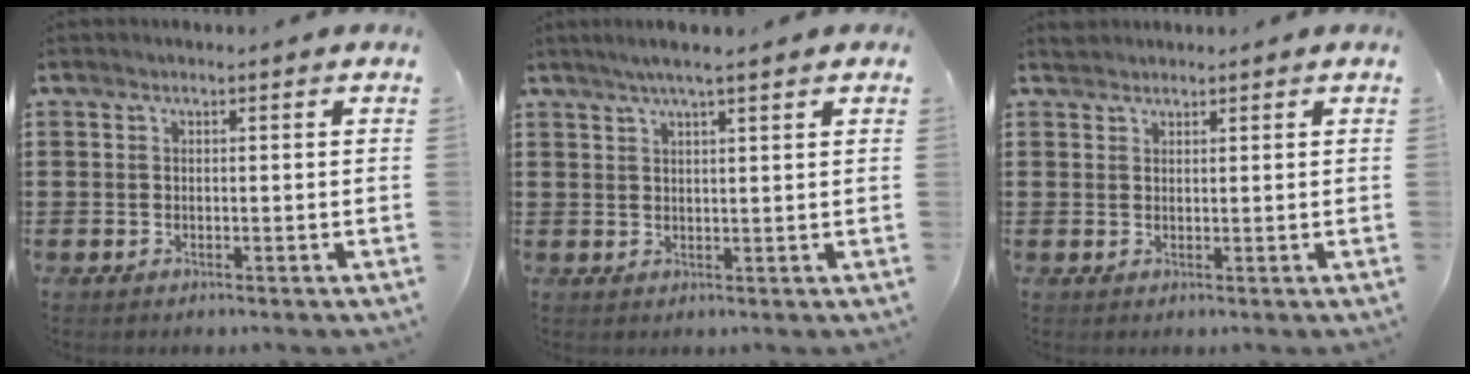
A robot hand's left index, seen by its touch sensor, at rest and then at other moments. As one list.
[{"total": 3.6, "force": [2.5, 0.0, 2.5], "torque": [-0.053, 0.003, 0.045]}, {"total": 1.5, "force": [1.4, 0.5, 0.0], "torque": [-0.003, 0.002, 0.028]}]